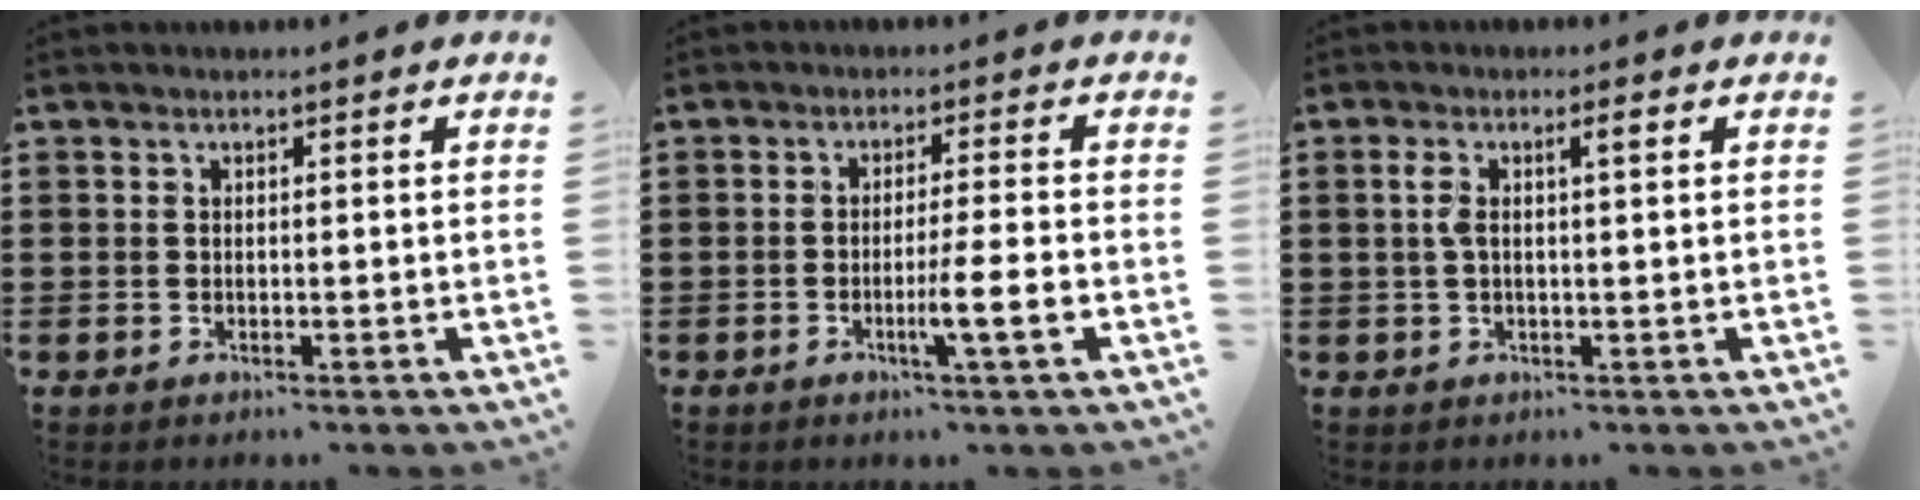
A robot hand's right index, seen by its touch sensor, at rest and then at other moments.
{"total": 5.7, "force": [-1.9, -0.3, 5.3], "torque": [-0.086, -0.013, -0.032]}
{"total": 3.0, "force": [0.6, 0.6, 2.9], "torque": [-0.057, 0.003, 0.007]}